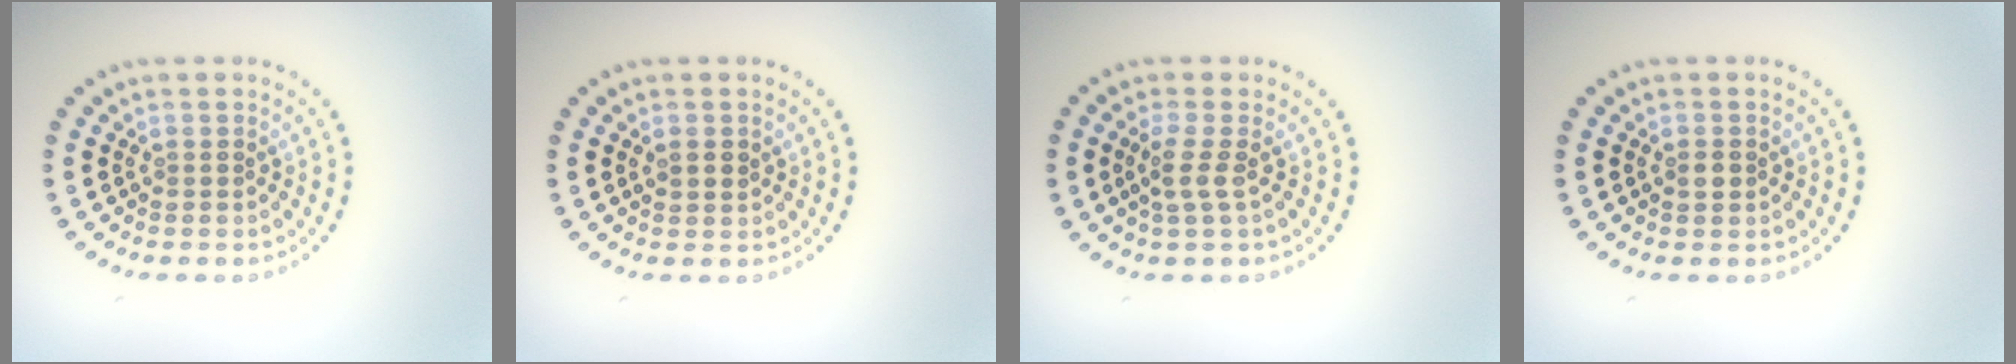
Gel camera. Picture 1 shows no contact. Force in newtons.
{"total": 1.1, "press": 1.0, "slide": 0.4}
{"total": 1.7, "press": 1.3, "slide": 1.1}
{"total": 1.1, "press": 1.1, "slide": 0.2}